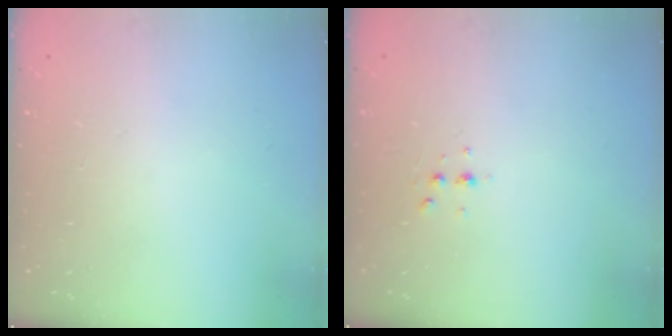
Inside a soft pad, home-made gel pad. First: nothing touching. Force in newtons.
{"total": 3.1, "press": 3.0, "slide": 0.9}